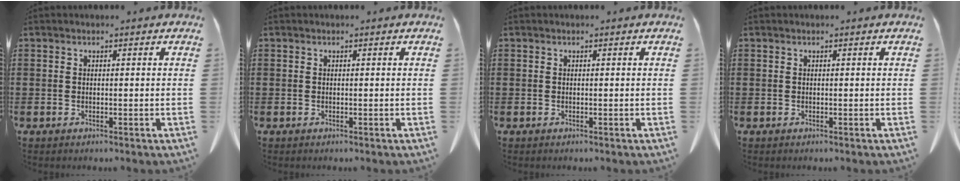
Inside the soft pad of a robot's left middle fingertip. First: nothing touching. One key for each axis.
{"total": 0.0}
{"total": 0.0}
{"total": 0.0}